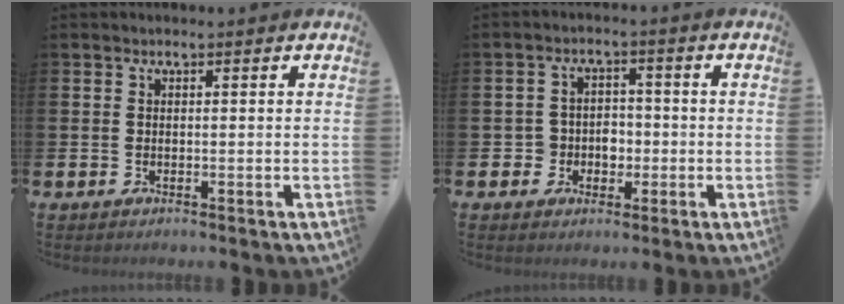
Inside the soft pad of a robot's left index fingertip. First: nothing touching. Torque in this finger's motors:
{"motor_torque": [0.10, 0.11, 0.06, 0.00]}